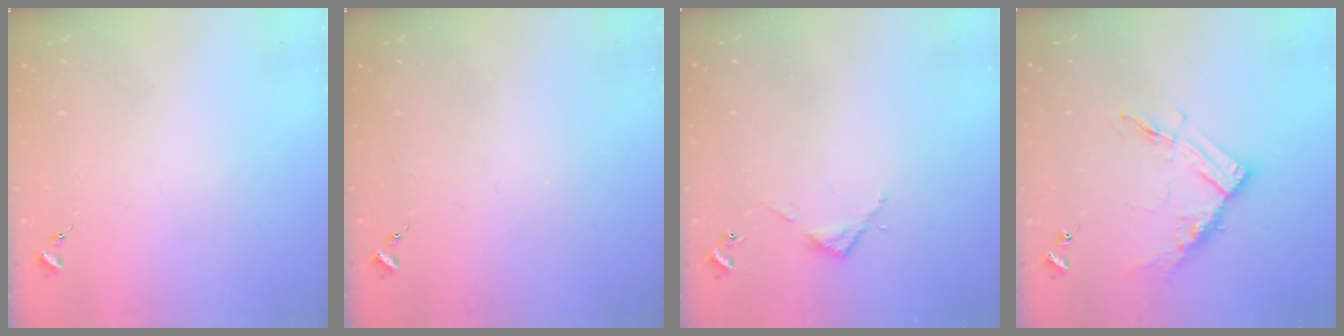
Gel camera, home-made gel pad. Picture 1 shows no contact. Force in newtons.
{"total": 0.0}
{"total": 3.2, "press": 3.2, "slide": 0.2}
{"total": 11.9, "press": 11.9, "slide": 0.6}